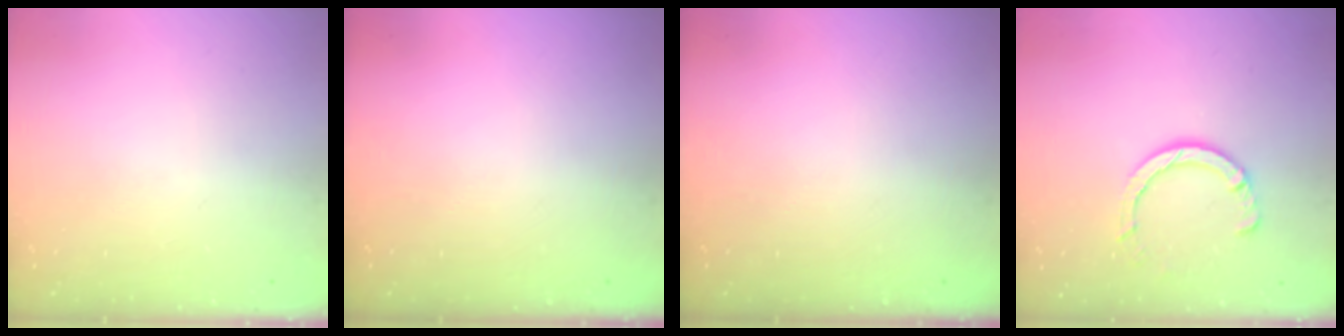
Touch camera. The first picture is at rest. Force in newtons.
{"total": 0.0}
{"total": 0.0}
{"total": 6.4, "press": 6.4, "slide": 0.7}